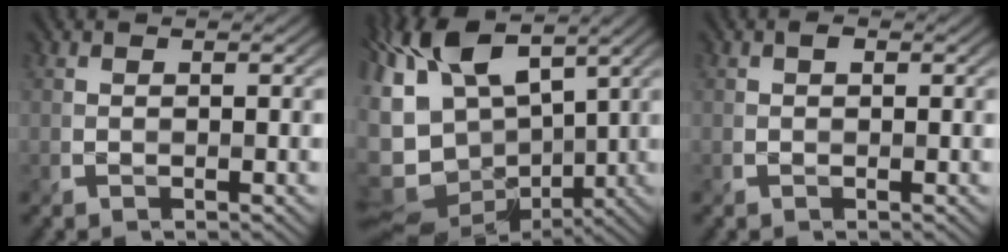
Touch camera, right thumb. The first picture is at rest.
{"total": 14.7, "force": [4.8, 8.7, 10.8], "torque": [-0.240, -0.003, 0.100]}
{"total": 0.8, "force": [0.2, 0.5, 0.6], "torque": [-0.007, 0.002, 0.000]}